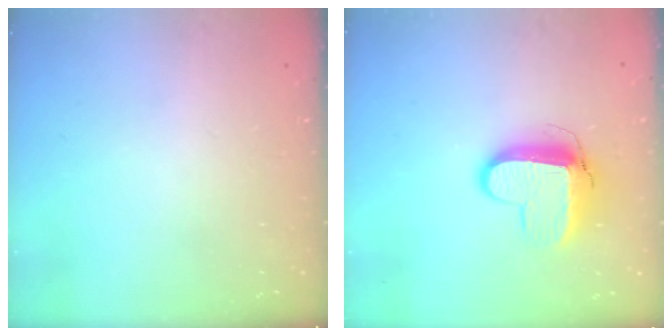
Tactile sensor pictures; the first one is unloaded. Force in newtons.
{"total": 10.3, "press": 10.3, "slide": 1.2}